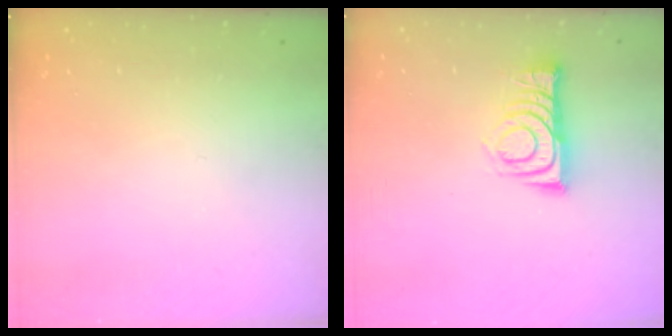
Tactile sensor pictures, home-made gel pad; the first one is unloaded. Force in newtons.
{"total": 8.9, "press": 8.8, "slide": 0.9}